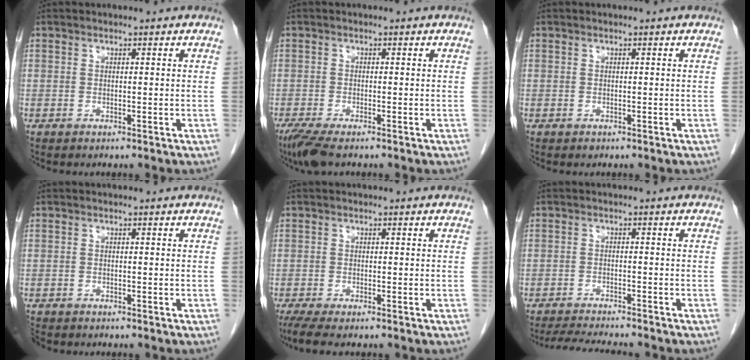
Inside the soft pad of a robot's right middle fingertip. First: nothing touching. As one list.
[{"total": 4.2, "force": [-3.1, 0.6, 2.8], "torque": [-0.056, -0.013, -0.056]}, {"total": 0.0}, {"total": 2.1, "force": [-1.9, 0.9, 0.5], "torque": [-0.015, -0.005, -0.032]}, {"total": 3.8, "force": [-2.9, 0.4, 2.4], "torque": [-0.044, -0.010, -0.050]}, {"total": 7.4, "force": [-6.9, 0.2, 2.8], "torque": [-0.042, -0.014, -0.110]}]